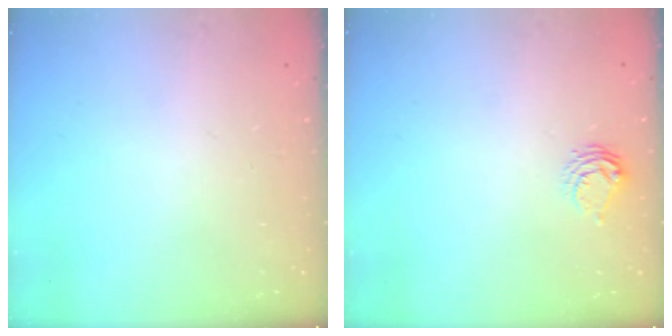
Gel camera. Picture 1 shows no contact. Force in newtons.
{"total": 8.2, "press": 8.1, "slide": 0.4}